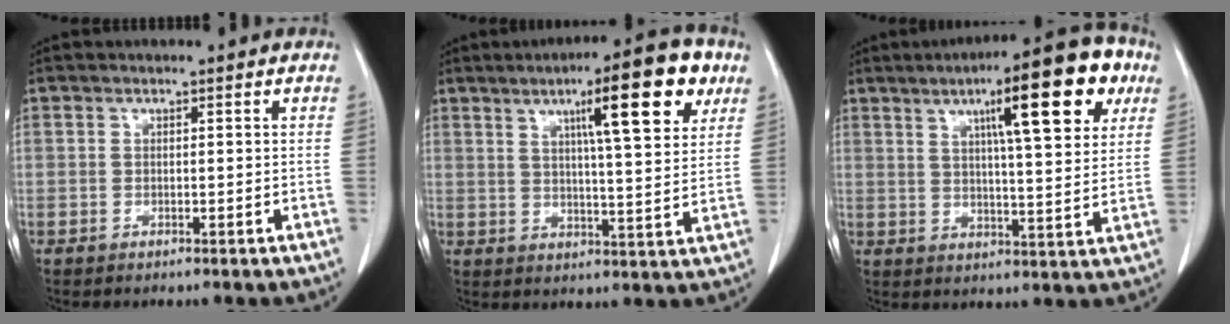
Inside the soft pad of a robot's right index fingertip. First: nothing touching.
{"total": 14.1, "force": [6.9, 1.4, 12.2], "torque": [-0.178, 0.010, 0.095]}
{"total": 16.5, "force": [7.7, 2.3, 14.5], "torque": [-0.201, 0.017, 0.104]}